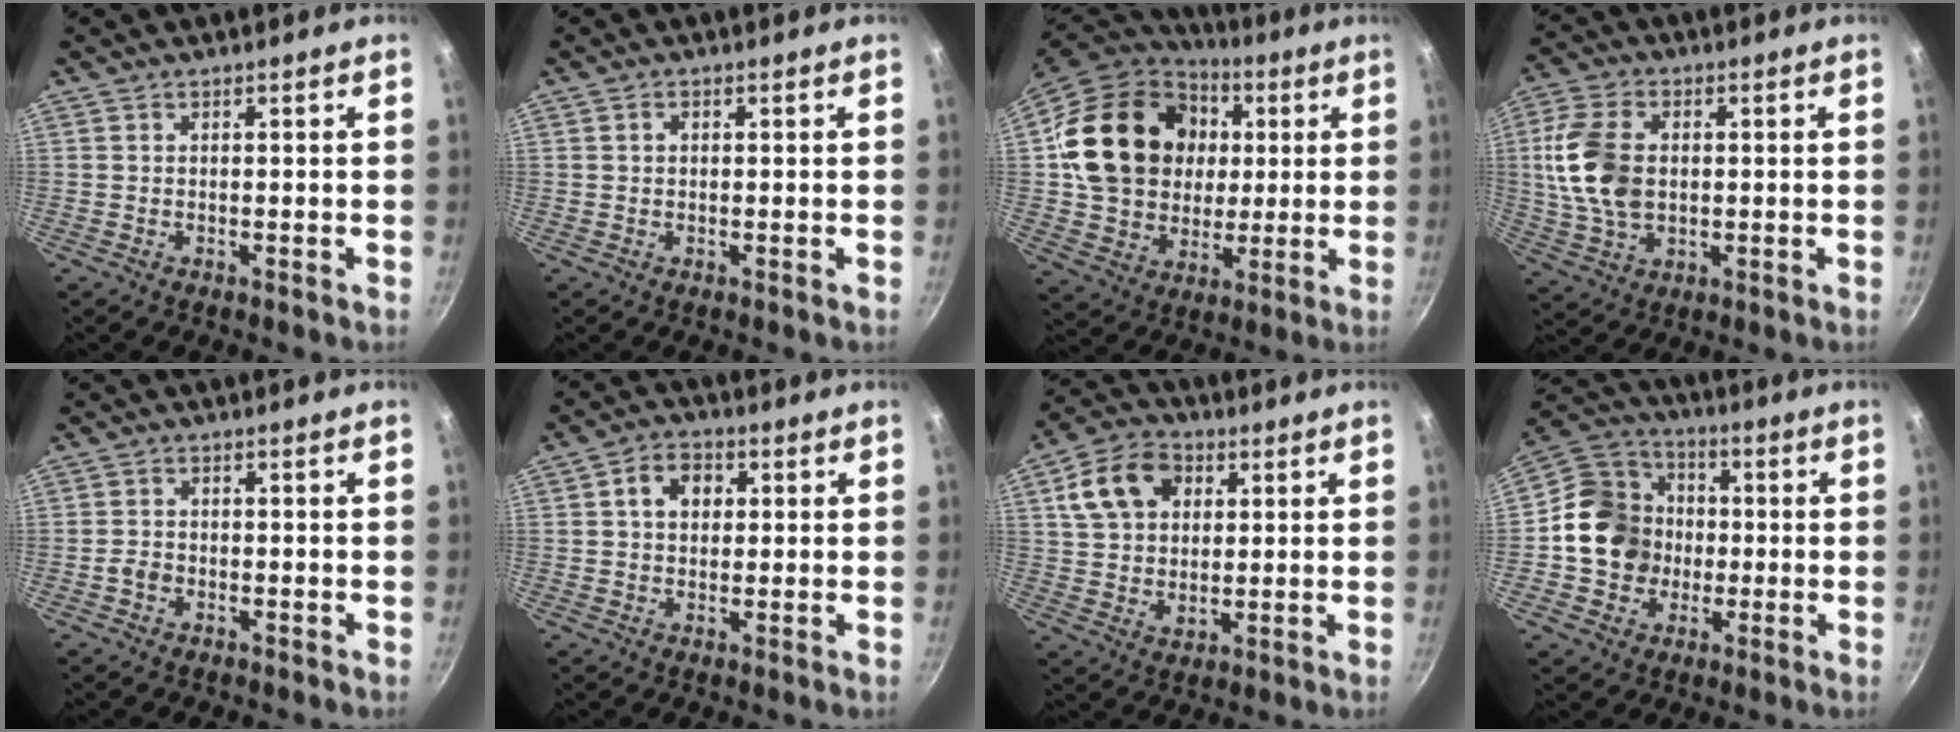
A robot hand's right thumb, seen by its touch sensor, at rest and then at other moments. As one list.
[{"total": 1.2, "force": [0.2, 0.9, 0.7], "torque": [-0.010, 0.005, 0.003]}, {"total": 24.1, "force": [4.3, 19.7, 13.3], "torque": [-0.219, 0.019, 0.083]}, {"total": 13.1, "force": [0.8, 8.7, 9.7], "torque": [-0.183, 0.006, 0.013]}, {"total": 2.2, "force": [-1.0, 1.7, 0.9], "torque": [-0.018, 0.014, -0.018]}, {"total": 6.2, "force": [1.4, 4.8, 3.7], "torque": [-0.036, 0.009, 0.015]}, {"total": 12.7, "force": [4.0, 9.4, 7.4], "torque": [-0.115, 0.002, 0.063]}, {"total": 14.5, "force": [-1.1, 12.9, 6.6], "torque": [-0.090, 0.033, -0.030]}]